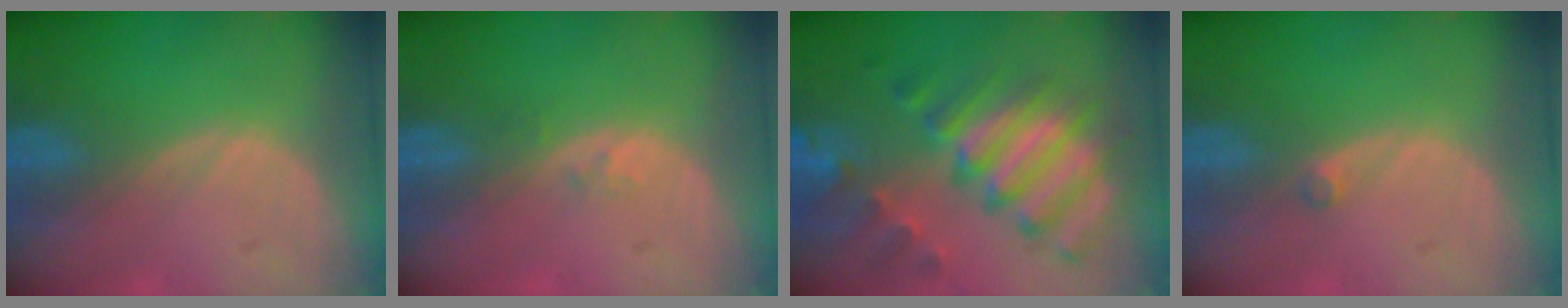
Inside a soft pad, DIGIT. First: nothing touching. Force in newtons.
{"total": 1.1, "press": 0.8, "slide": 0.7}
{"total": 11.6, "press": 10.0, "slide": 5.9}
{"total": 1.0, "press": 0.9, "slide": 0.5}